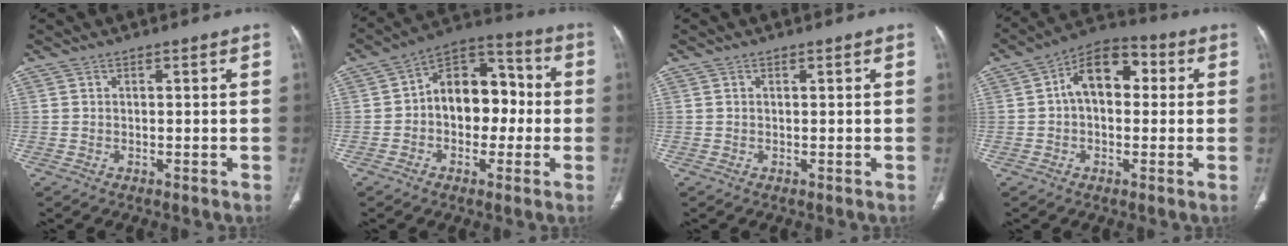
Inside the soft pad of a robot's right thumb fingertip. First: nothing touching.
{"total": 13.2, "force": [-0.6, 9.2, 9.4], "torque": [-0.093, 0.045, -0.023]}
{"total": 0.0}
{"total": 11.0, "force": [1.4, 7.2, 8.3], "torque": [-0.104, 0.034, 0.011]}